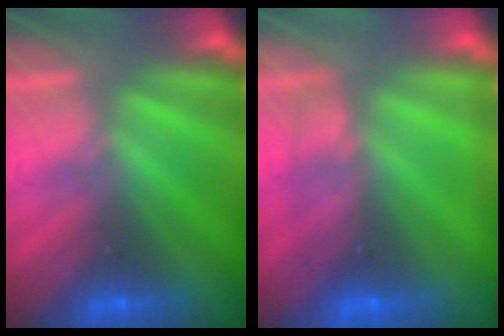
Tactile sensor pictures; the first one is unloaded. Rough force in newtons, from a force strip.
{"total": 2.2}